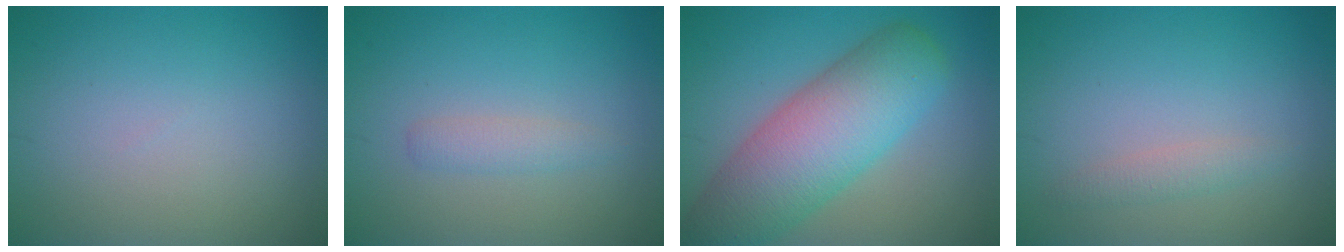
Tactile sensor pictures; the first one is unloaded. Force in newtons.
{"total": 1.5, "press": 1.5, "slide": 0.0}
{"total": 9.5, "press": 9.5, "slide": 0.5}
{"total": 1.3, "press": 1.3, "slide": 0.1}